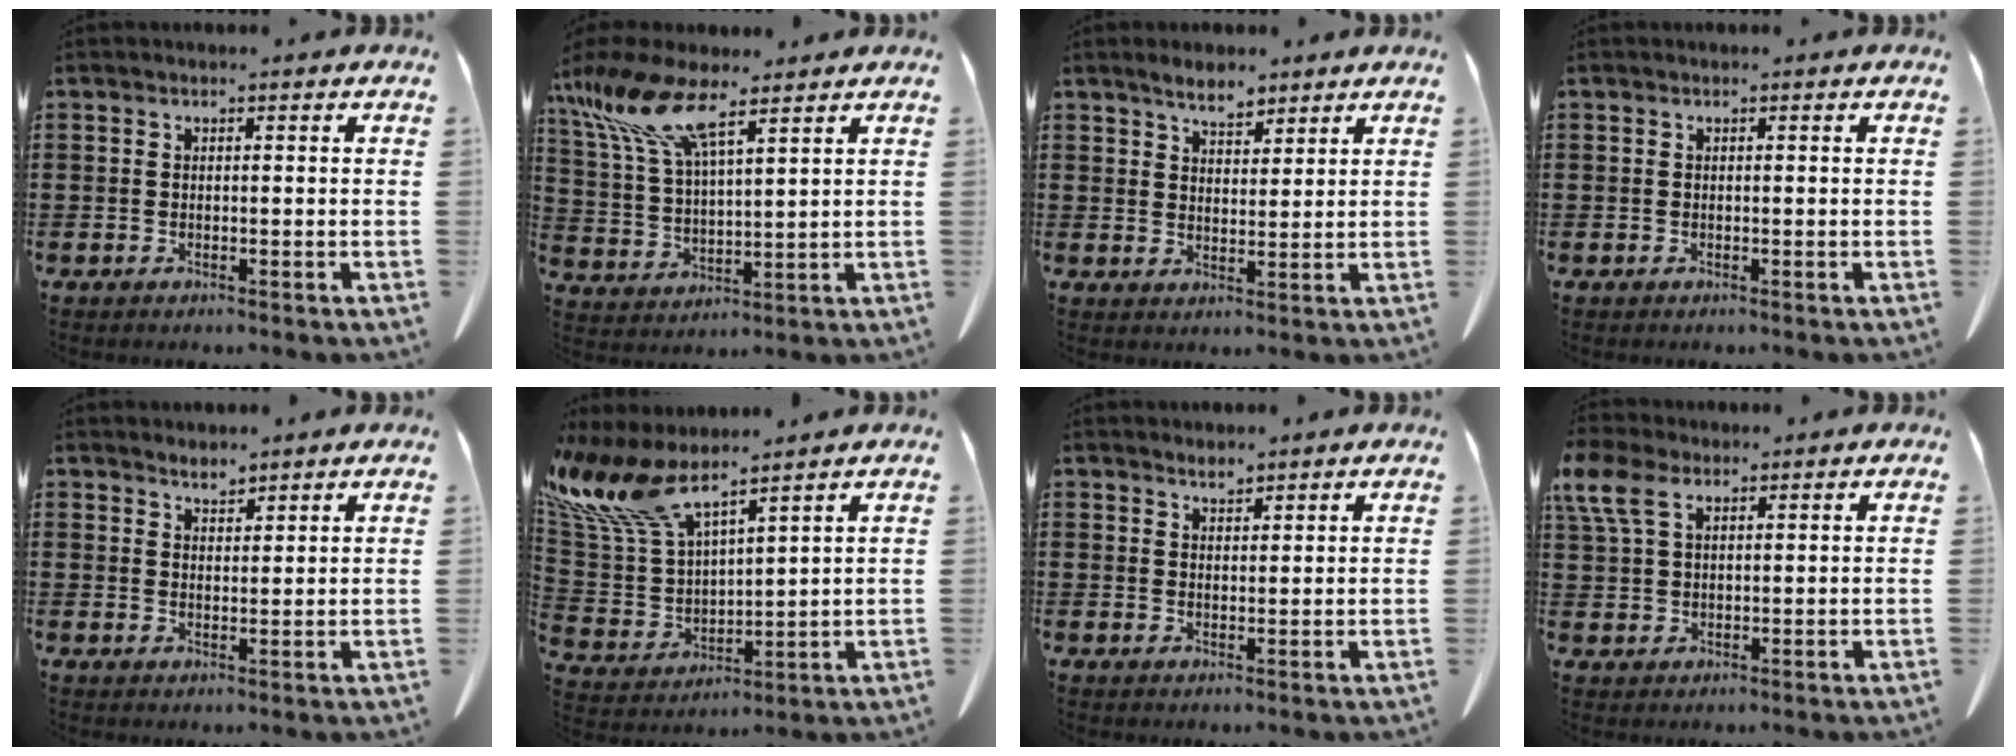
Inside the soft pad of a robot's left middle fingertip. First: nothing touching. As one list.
[{"total": 11.8, "force": [7.9, 3.4, 8.1], "torque": [-0.199, -0.026, 0.138]}, {"total": 3.9, "force": [3.4, 1.4, 1.4], "torque": [-0.036, 0.000, 0.063]}, {"total": 0.0}, {"total": 2.3, "force": [2.2, 0.5, 0.1], "torque": [-0.007, -0.002, 0.042]}, {"total": 12.0, "force": [9.0, 3.3, 7.1], "torque": [-0.181, -0.038, 0.161]}, {"total": 1.9, "force": [1.8, 0.4, 0.3], "torque": [-0.009, 0.003, 0.034]}, {"total": 5.9, "force": [3.4, 3.2, 3.6], "torque": [-0.099, 0.005, 0.061]}]